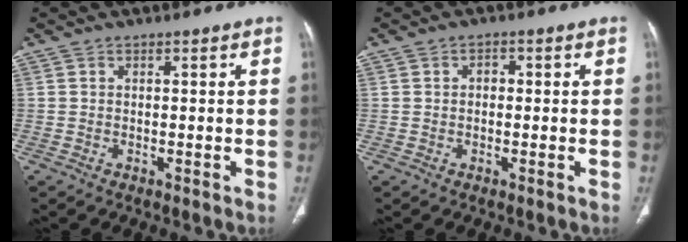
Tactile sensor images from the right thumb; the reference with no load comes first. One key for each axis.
{"total": 1.6, "fx": 0.0, "fy": 1.2, "fz": 1.0, "tx": -0.012, "ty": 0.008, "tz": -0.001}